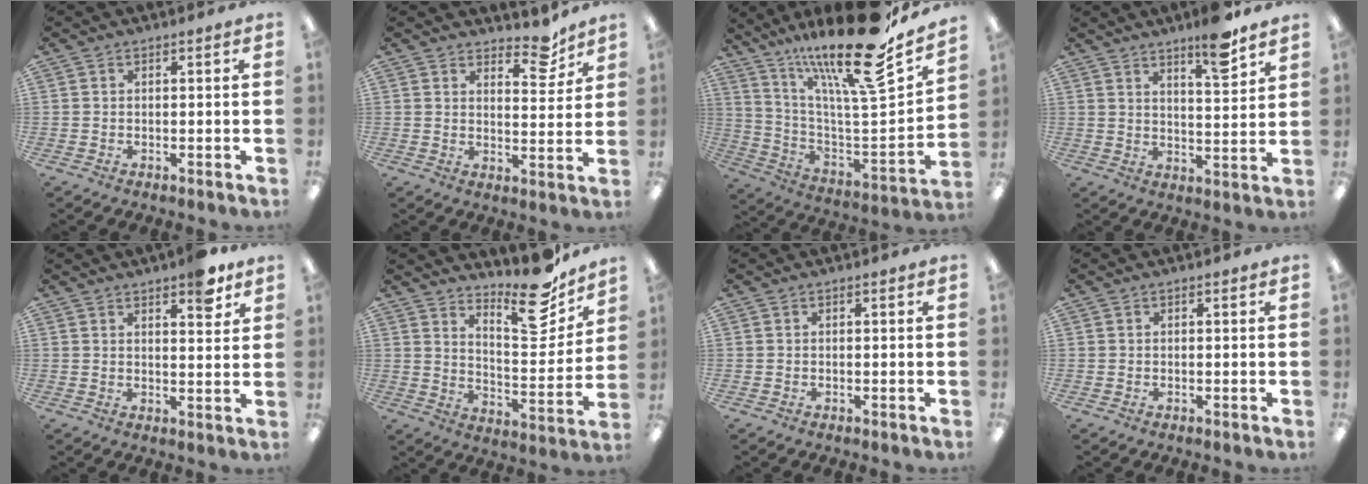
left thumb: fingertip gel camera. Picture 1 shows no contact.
{"total": 7.6, "force": [6.1, 3.0, 3.4], "torque": [-0.028, -0.042, 0.100]}
{"total": 23.9, "force": [17.6, 4.1, 15.6], "torque": [-0.246, -0.122, 0.282]}
{"total": 9.4, "force": [7.2, 1.6, 5.9], "torque": [-0.076, -0.048, 0.116]}
{"total": 7.1, "force": [5.0, 2.5, 4.4], "torque": [-0.041, -0.028, 0.078]}
{"total": 16.7, "force": [13.4, 5.1, 8.6], "torque": [-0.112, -0.106, 0.222]}
{"total": 0.0}
{"total": 0.0}